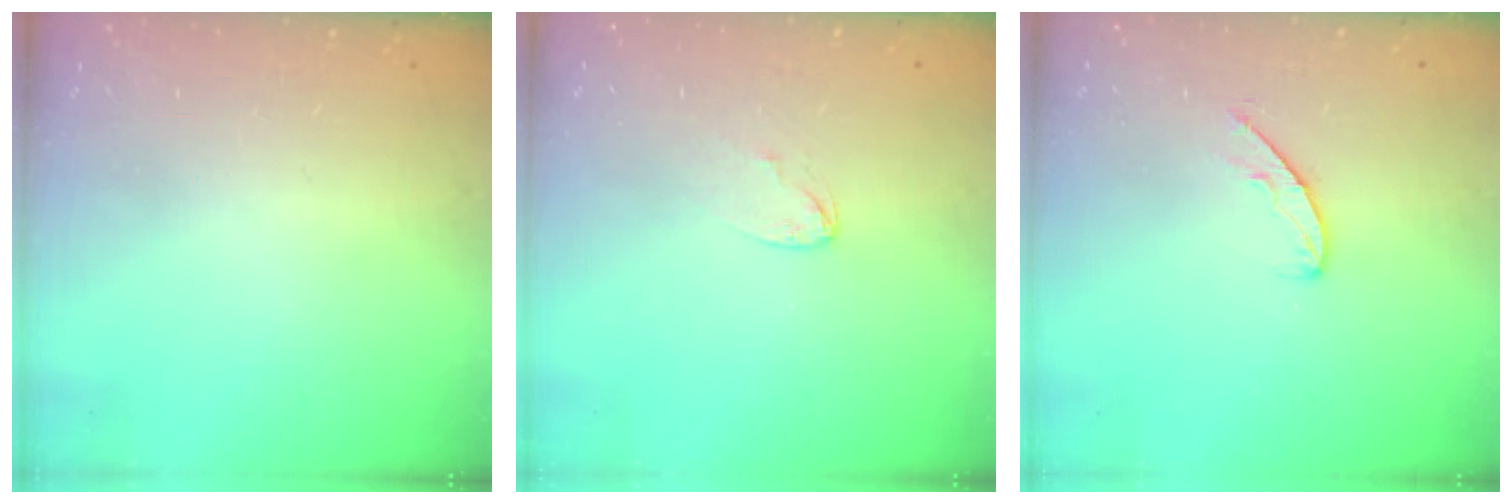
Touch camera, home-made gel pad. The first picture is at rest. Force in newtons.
{"total": 2.4, "press": 2.4, "slide": 0.2}
{"total": 6.5, "press": 6.5, "slide": 0.6}